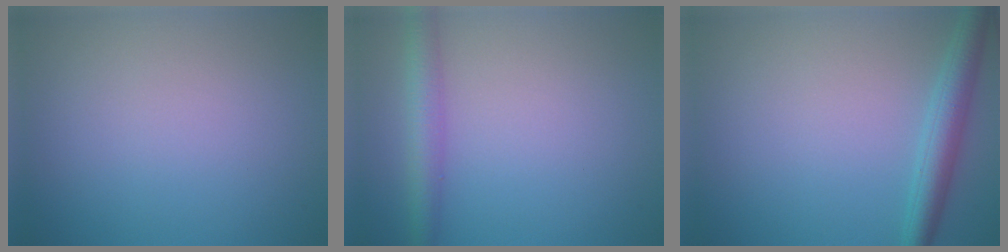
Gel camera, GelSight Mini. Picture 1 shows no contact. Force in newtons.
{"total": 3.1, "press": 3.1, "slide": 0.1}
{"total": 3.3, "press": 3.3, "slide": 0.1}